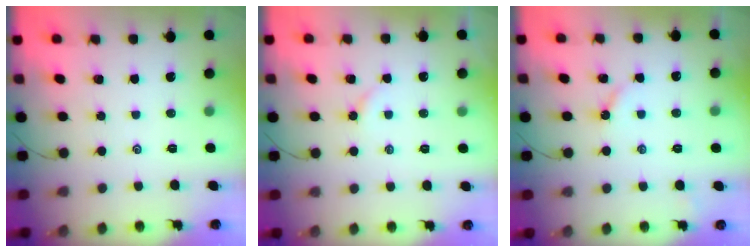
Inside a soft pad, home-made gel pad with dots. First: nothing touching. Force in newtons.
{"total": 2.2, "press": 2.2, "slide": 0.3}
{"total": 2.8, "press": 2.8, "slide": 0.2}